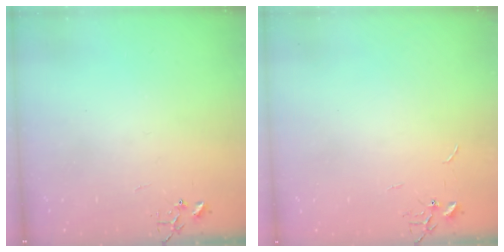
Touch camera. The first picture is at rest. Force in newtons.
{"total": 0.8, "press": 0.8, "slide": 0.2}